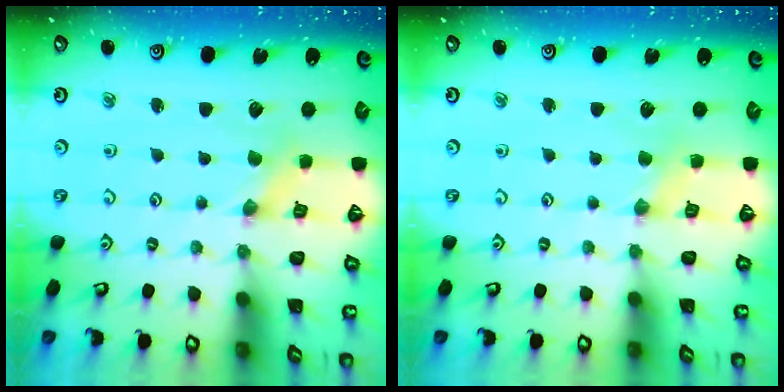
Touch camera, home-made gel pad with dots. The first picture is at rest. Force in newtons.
{"total": 3.0, "press": 3.0, "slide": 0.3}